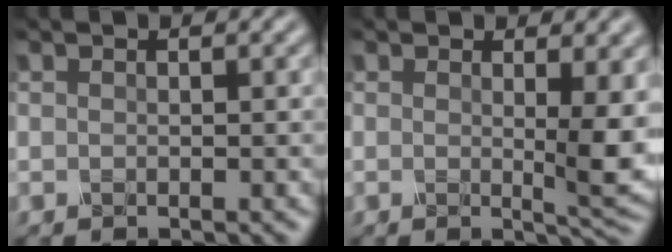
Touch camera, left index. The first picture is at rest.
{"total": 3.8, "force": [0.9, 0.9, 3.6], "torque": [-0.052, -0.011, 0.014]}